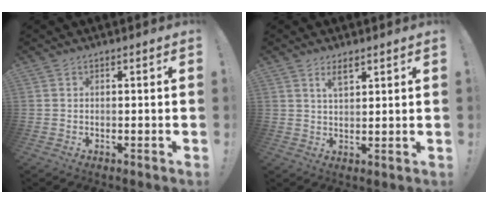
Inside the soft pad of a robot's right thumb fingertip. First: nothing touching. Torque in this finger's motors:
{"motor_torque": [0.07, 0.03, 0.40, 0.36, -0.03]}